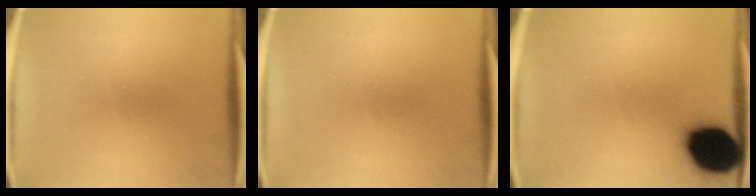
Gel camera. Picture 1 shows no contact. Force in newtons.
{"total": 0.0}
{"total": 18.2}